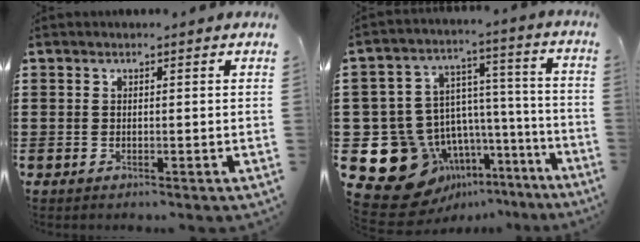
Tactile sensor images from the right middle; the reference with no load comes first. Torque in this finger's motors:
{"motor_torque": [1.29, -0.85, 0.18, 0.08]}